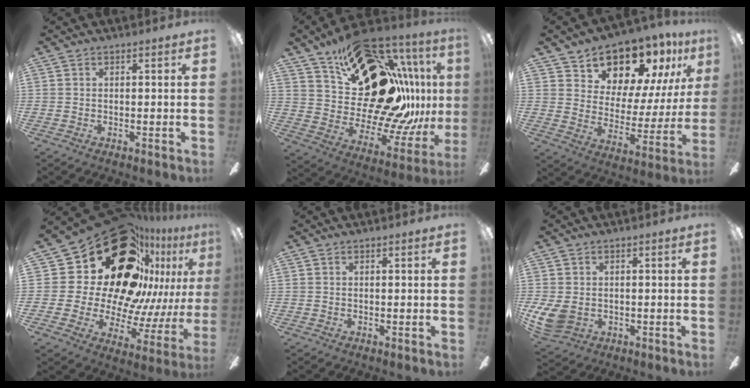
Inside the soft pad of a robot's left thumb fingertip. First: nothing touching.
{"total": 30.6, "force": [12.5, 17.0, 22.2], "torque": [-0.315, -0.100, 0.260]}
{"total": 15.7, "force": [12.9, 7.6, 4.8], "torque": [-0.086, -0.103, 0.228]}
{"total": 35.4, "force": [17.1, 21.0, 22.7], "torque": [-0.366, -0.144, 0.354]}
{"total": 0.0}
{"total": 6.6, "force": [-0.5, 5.2, 4.0], "torque": [-0.085, 0.003, -0.005]}